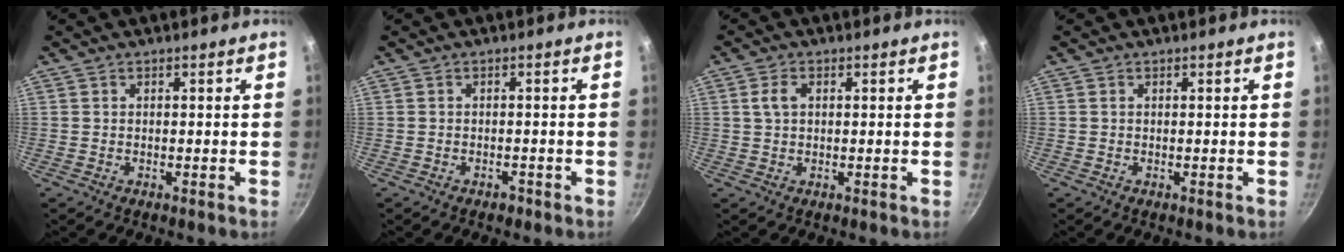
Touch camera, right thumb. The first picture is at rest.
{"total": 0.9, "force": [-0.7, 0.6, 0.2], "torque": [-0.002, 0.005, -0.011]}
{"total": 2.9, "force": [0.7, 1.9, 2.1], "torque": [-0.046, 0.007, 0.014]}
{"total": 0.0}